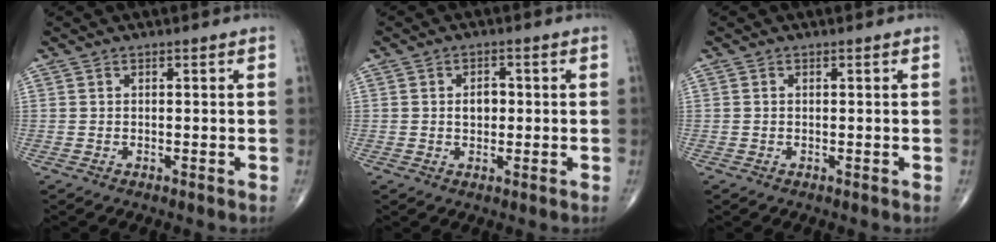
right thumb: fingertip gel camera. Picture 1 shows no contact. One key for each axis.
{"total": 3.3, "fx": 0.1, "fy": 2.4, "fz": 2.3, "tx": -0.026, "ty": 0.006, "tz": -0.001}
{"total": 0.0}